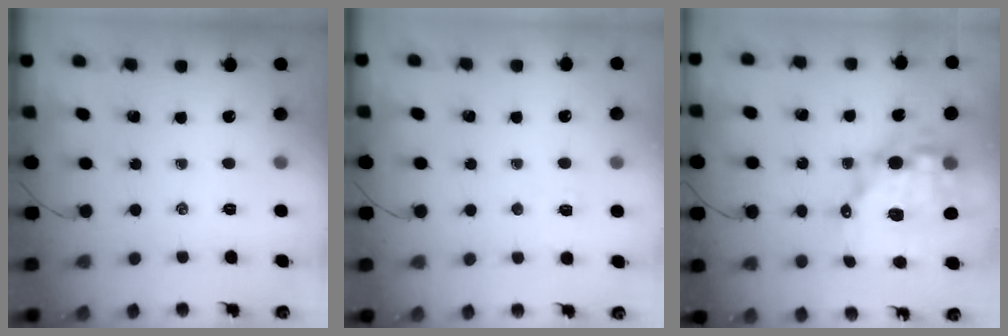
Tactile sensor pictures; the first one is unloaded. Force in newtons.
{"total": 2.2, "press": 2.0, "slide": 0.8}
{"total": 15.0, "press": 14.6, "slide": 3.4}